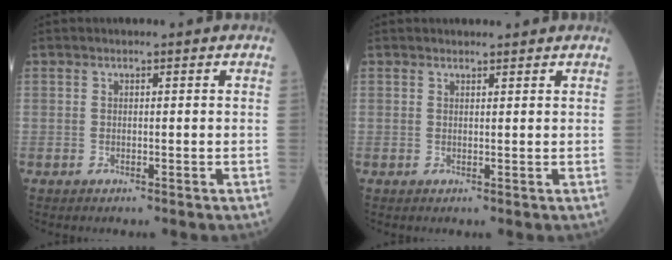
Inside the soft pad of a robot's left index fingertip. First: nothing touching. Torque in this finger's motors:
{"motor_torque": [0.42, -0.78, -0.05, 0.00]}